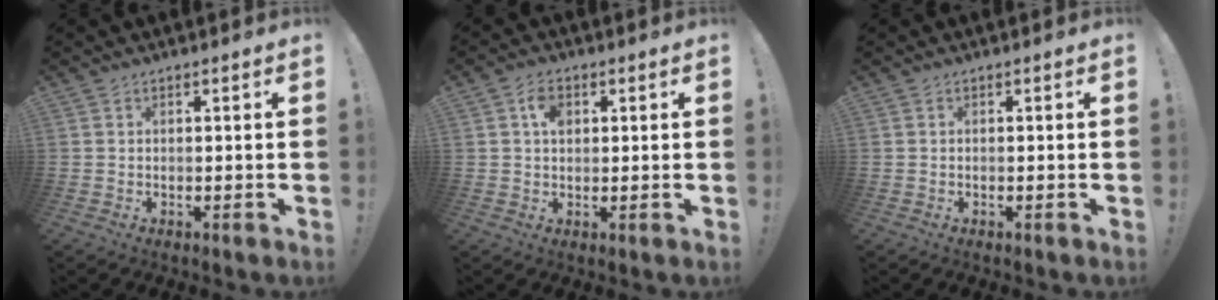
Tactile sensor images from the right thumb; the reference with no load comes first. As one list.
[{"total": 5.1, "force": [1.5, 3.6, 3.3], "torque": [-0.051, 0.004, 0.026]}, {"total": 0.0}]